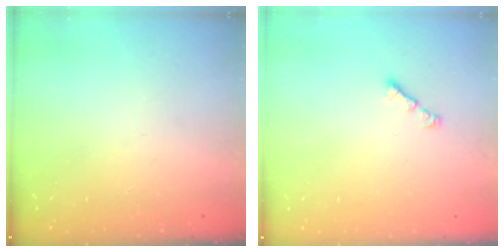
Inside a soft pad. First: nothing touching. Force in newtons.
{"total": 1.9, "press": 1.8, "slide": 0.6}